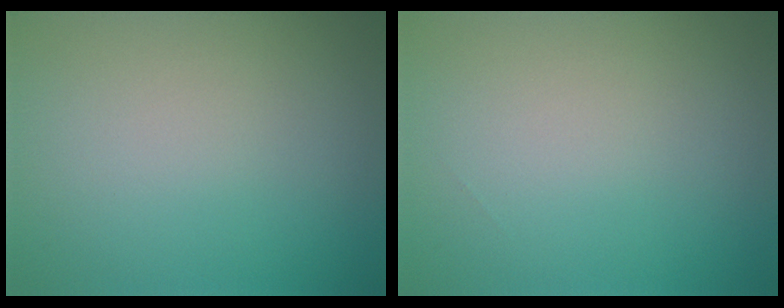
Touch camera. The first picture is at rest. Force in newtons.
{"total": 0.0}